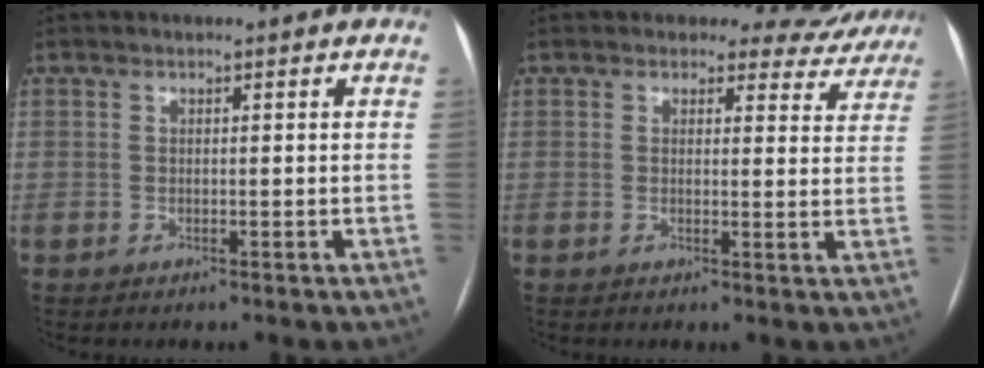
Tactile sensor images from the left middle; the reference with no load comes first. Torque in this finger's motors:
{"motor_torque": [0.13, -0.17, 0.03, -0.01]}